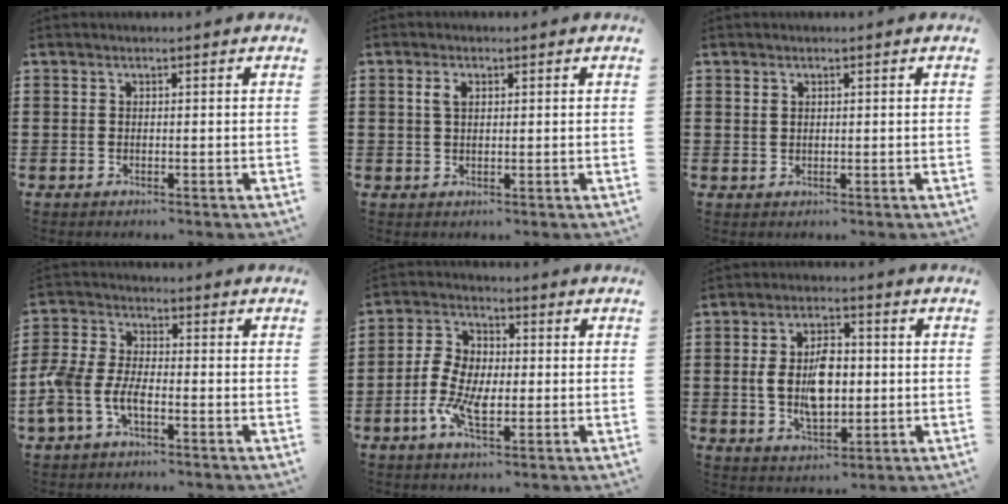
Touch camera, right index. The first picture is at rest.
{"total": 2.2, "force": [0.7, 1.2, 1.6], "torque": [-0.037, 0.007, 0.012]}
{"total": 0.9, "force": [0.6, 0.6, 0.3], "torque": [-0.007, 0.003, 0.011]}
{"total": 5.6, "force": [-2.8, 2.7, 4.1], "torque": [-0.114, -0.004, -0.061]}
{"total": 7.0, "force": [-2.1, 4.2, 5.3], "torque": [-0.130, 0.005, -0.047]}
{"total": 8.1, "force": [0.0, 4.7, 6.6], "torque": [-0.122, 0.005, -0.007]}